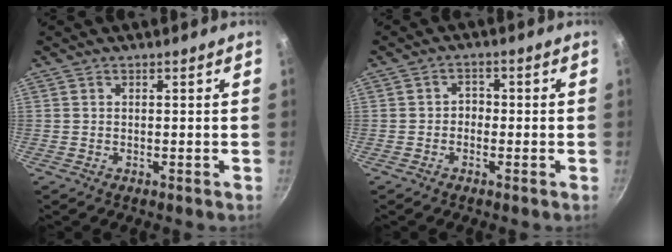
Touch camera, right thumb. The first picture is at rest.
{"total": 2.1, "force": [-0.7, 1.8, 0.9], "torque": [-0.001, 0.011, -0.017]}